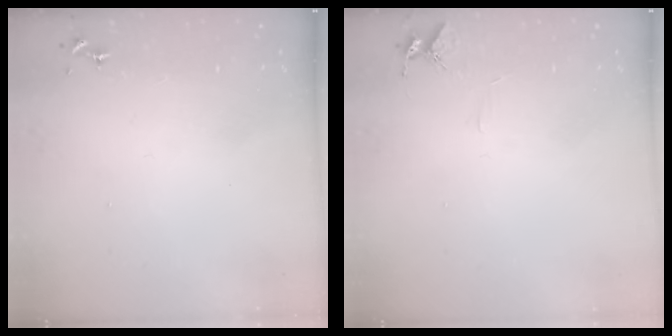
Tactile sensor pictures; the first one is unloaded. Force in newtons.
{"total": 5.4, "press": 5.4, "slide": 0.6}